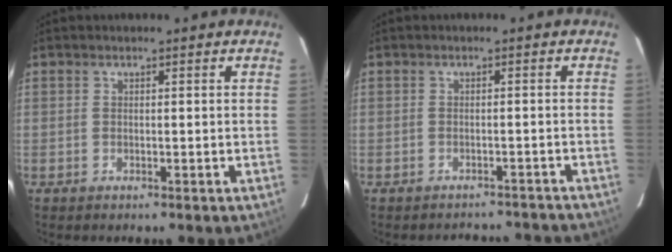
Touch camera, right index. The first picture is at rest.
{"total": 5.9, "force": [-5.7, 1.4, -0.2], "torque": [0.006, 0.011, -0.057]}